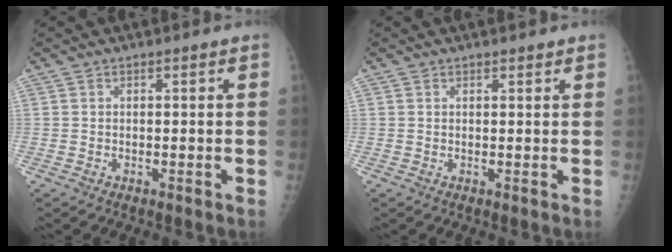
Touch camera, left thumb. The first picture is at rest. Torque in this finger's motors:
{"motor_torque": [0.03, -0.09, -0.03, 0.07, 0.01]}